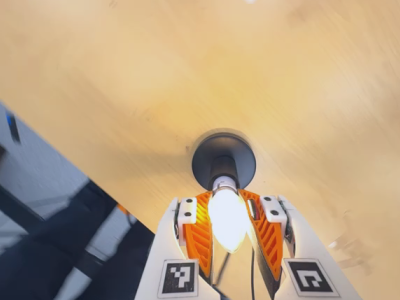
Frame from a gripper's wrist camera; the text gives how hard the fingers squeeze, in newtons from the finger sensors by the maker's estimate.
{"total": 21.3, "left": 24.0, "right": 18.7}